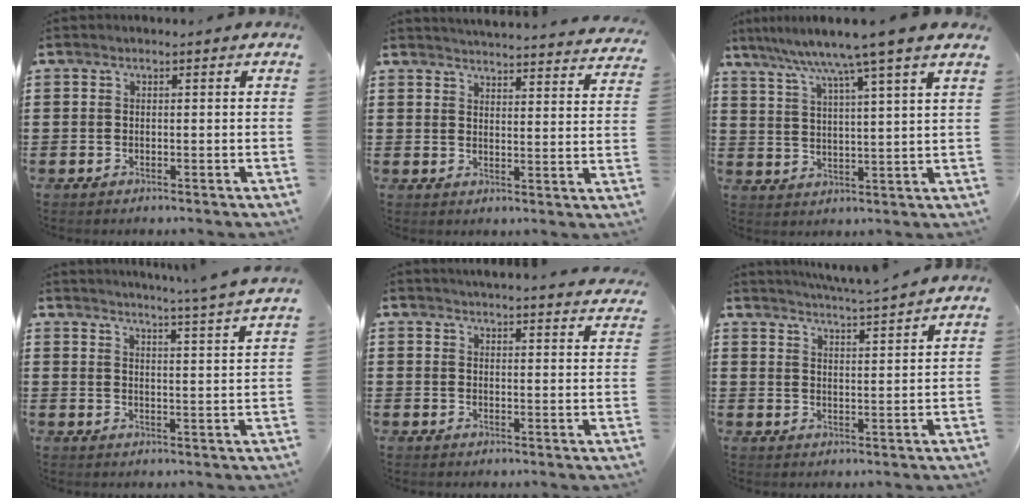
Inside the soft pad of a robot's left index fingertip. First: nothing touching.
{"total": 4.0, "force": [3.9, -0.7, 0.3], "torque": [-0.012, -0.034, 0.066]}
{"total": 7.5, "force": [5.9, -1.6, 4.3], "torque": [-0.105, -0.033, 0.096]}
{"total": 4.3, "force": [3.9, -1.5, 1.1], "torque": [-0.037, -0.033, 0.062]}
{"total": 3.7, "force": [3.6, -0.7, 0.2], "torque": [-0.008, -0.026, 0.065]}
{"total": 4.2, "force": [4.0, -1.0, 0.9], "torque": [-0.034, -0.026, 0.070]}